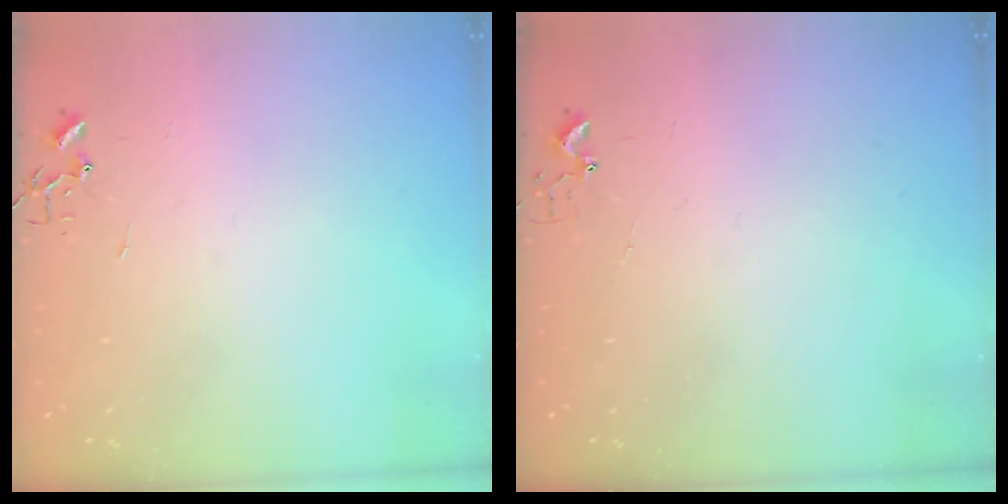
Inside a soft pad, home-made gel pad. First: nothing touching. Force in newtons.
{"total": 2.9, "press": 2.9, "slide": 0.3}